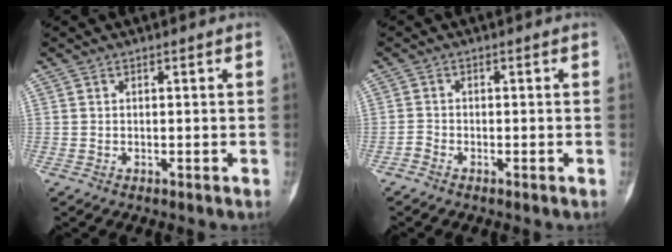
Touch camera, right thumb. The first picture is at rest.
{"total": 1.1, "force": [-0.9, 0.4, 0.3], "torque": [-0.009, 0.001, -0.025]}